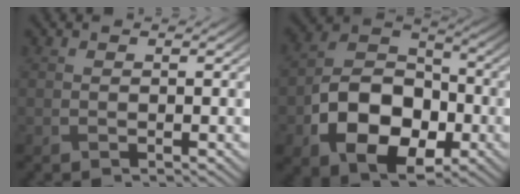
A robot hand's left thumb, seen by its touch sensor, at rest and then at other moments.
{"total": 12.3, "force": [-4.3, 8.3, 8.0], "torque": [-0.160, -0.013, -0.086]}